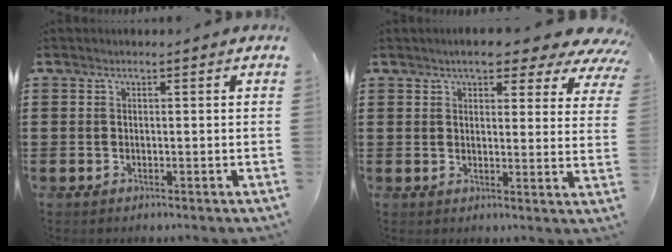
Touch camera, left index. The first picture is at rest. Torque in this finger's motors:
{"motor_torque": [2.14, 0.00, 1.05, 0.15]}